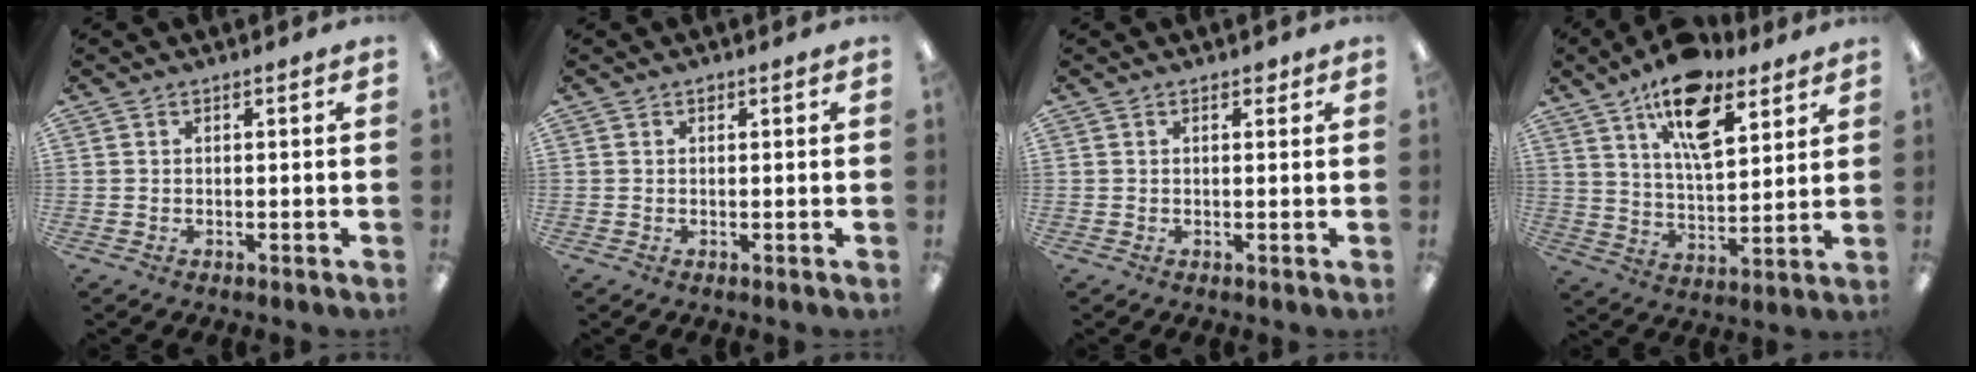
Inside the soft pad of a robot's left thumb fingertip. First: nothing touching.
{"total": 0.6, "force": [0.4, 0.4, 0.1], "torque": [0.002, -0.001, 0.005]}
{"total": 1.4, "force": [0.8, 0.9, 0.8], "torque": [-0.001, -0.004, 0.011]}
{"total": 15.7, "force": [10.2, 7.0, 9.7], "torque": [-0.154, -0.040, 0.175]}